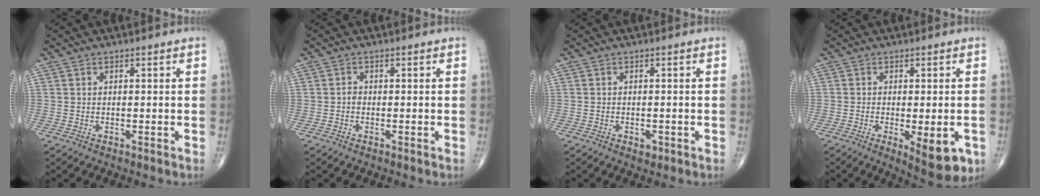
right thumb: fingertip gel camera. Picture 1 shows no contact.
{"total": 0.8, "force": [-0.3, 0.6, 0.5], "torque": [-0.003, 0.003, -0.009]}
{"total": 1.5, "force": [-0.7, 0.9, 1.0], "torque": [-0.013, 0.000, -0.009]}
{"total": 9.1, "force": [-3.0, 3.2, 8.0], "torque": [-0.102, -0.011, -0.035]}